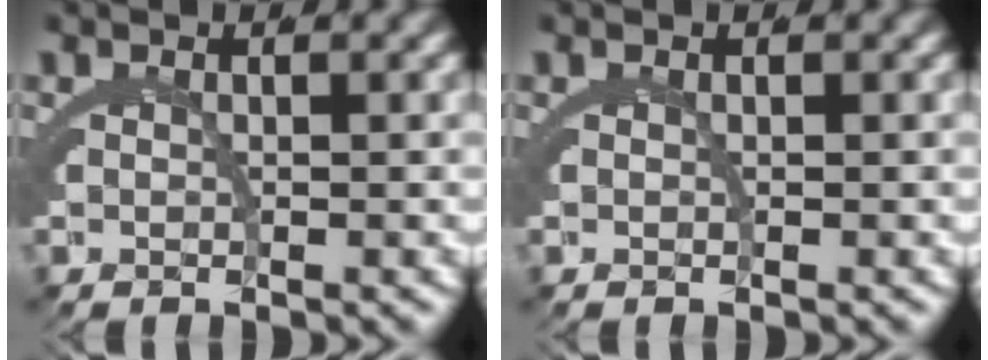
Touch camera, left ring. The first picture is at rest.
{"total": 0.0}